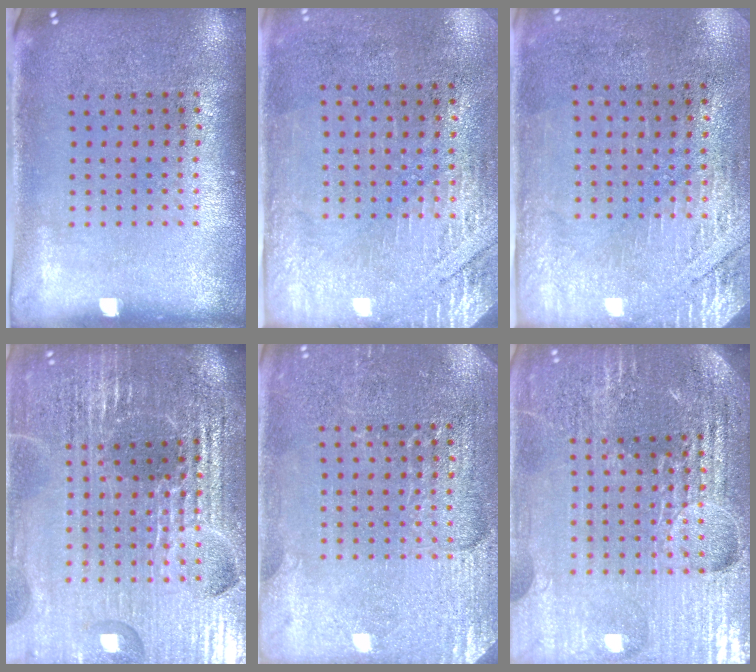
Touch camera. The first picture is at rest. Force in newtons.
{"total": 2.9, "press": 2.5, "slide": 1.5}
{"total": 2.9, "press": 2.5, "slide": 1.5}
{"total": 6.4, "press": 5.6, "slide": 3.0}
{"total": 2.9, "press": 2.9, "slide": 0.2}
{"total": 5.7, "press": 5.1, "slide": 2.5}